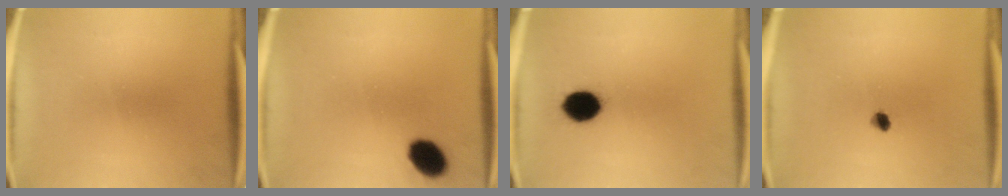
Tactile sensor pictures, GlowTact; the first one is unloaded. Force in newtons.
{"total": 7.3}
{"total": 8.6}
{"total": 1.9}